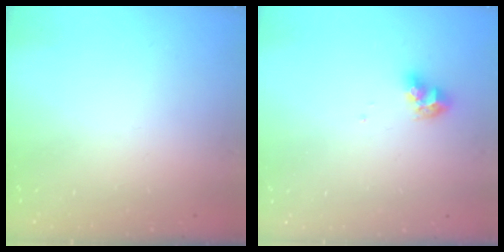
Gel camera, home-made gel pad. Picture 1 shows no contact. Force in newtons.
{"total": 8.1, "press": 8.1, "slide": 0.8}